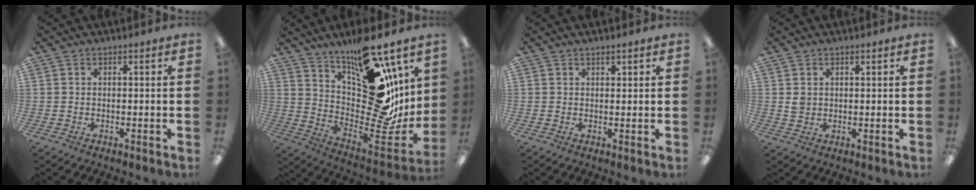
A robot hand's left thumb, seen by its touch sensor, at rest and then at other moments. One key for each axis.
{"total": 21.8, "fx": 10.2, "fy": 10.4, "fz": 16.2, "tx": -0.203, "ty": -0.090, "tz": 0.185}
{"total": 1.5, "fx": 1.2, "fy": 0.7, "fz": 0.6, "tx": -0.005, "ty": -0.004, "tz": 0.021}
{"total": 2.5, "fx": 1.1, "fy": 2.1, "fz": 0.9, "tx": -0.012, "ty": 0.001, "tz": 0.018}